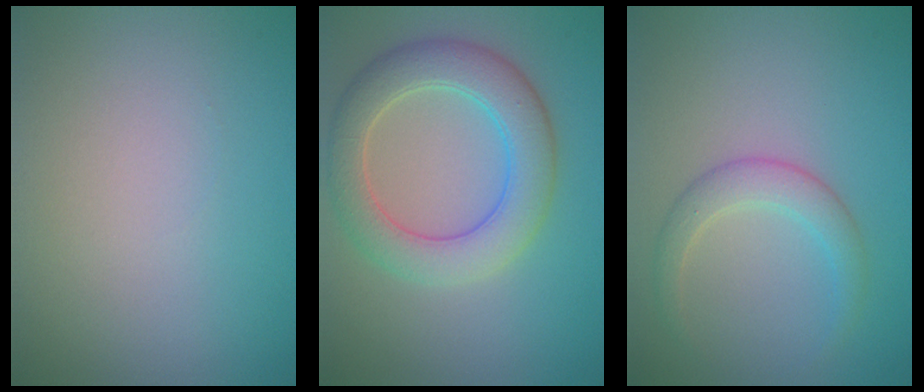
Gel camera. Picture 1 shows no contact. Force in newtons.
{"total": 5.8, "press": 5.8, "slide": 0.2}
{"total": 2.5, "press": 2.5, "slide": 0.2}